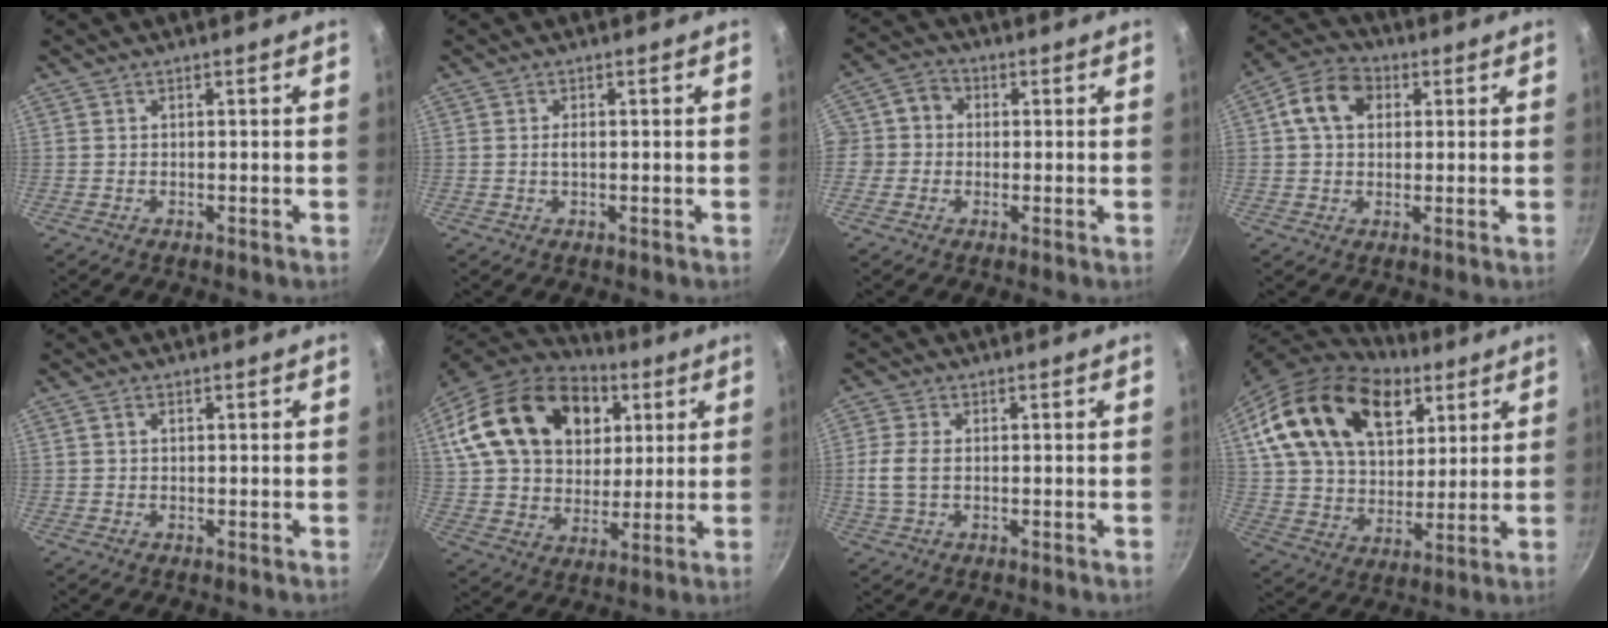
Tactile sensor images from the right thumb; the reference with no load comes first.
{"total": 1.3, "force": [0.0, 0.5, 1.1], "torque": [-0.022, 0.002, -0.001]}
{"total": 5.3, "force": [-0.1, 5.0, 1.9], "torque": [0.000, 0.009, -0.022]}
{"total": 9.3, "force": [2.3, 7.0, 5.7], "torque": [-0.080, 0.015, 0.023]}
{"total": 1.3, "force": [0.4, 0.9, 0.7], "torque": [-0.009, 0.005, 0.006]}
{"total": 27.6, "force": [9.3, 19.4, 17.3], "torque": [-0.297, 0.002, 0.163]}
{"total": 5.2, "force": [0.0, 3.4, 4.0], "torque": [-0.085, 0.001, -0.002]}
{"total": 23.4, "force": [12.3, 14.2, 13.8], "torque": [-0.201, -0.033, 0.221]}